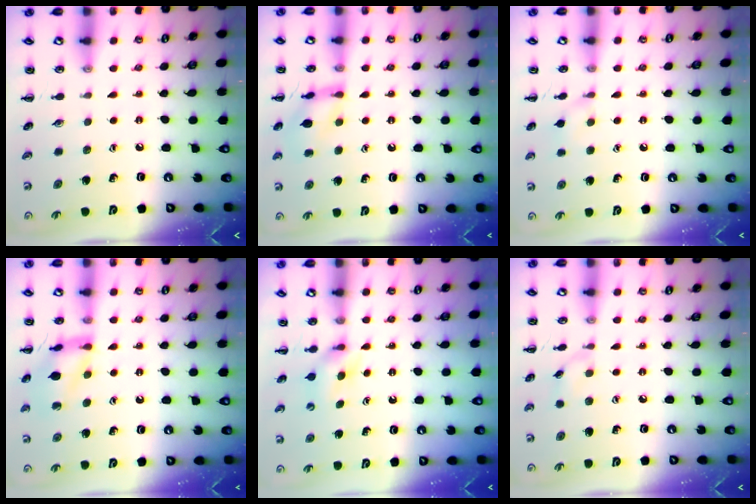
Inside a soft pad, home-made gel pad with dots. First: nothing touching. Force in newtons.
{"total": 10.8, "press": 10.8, "slide": 0.3}
{"total": 6.4, "press": 6.1, "slide": 1.9}
{"total": 12.6, "press": 12.6, "slide": 0.6}
{"total": 4.5, "press": 4.2, "slide": 1.5}
{"total": 3.4, "press": 3.2, "slide": 1.1}